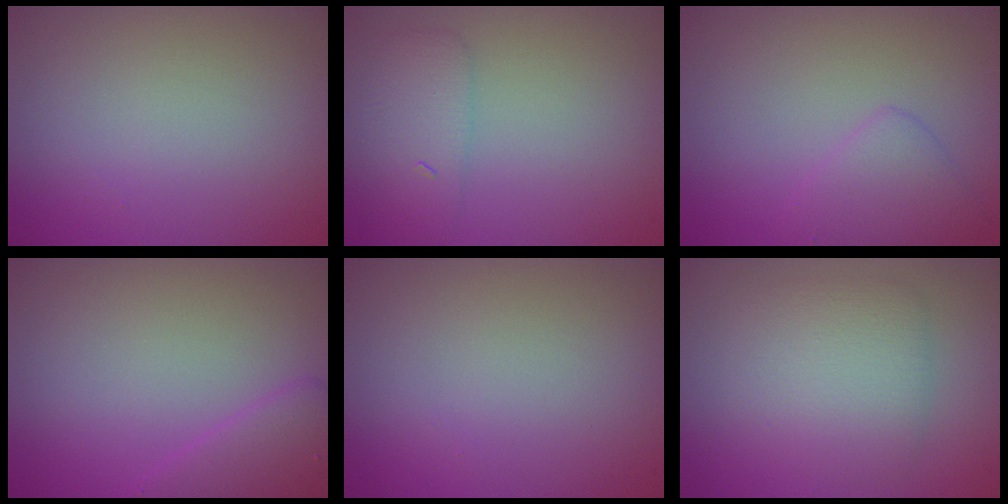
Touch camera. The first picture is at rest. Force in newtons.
{"total": 3.0, "press": 3.0, "slide": 0.2}
{"total": 2.1, "press": 2.1, "slide": 0.0}
{"total": 2.9, "press": 2.9, "slide": 0.2}
{"total": 0.0}
{"total": 4.0, "press": 4.0, "slide": 0.0}